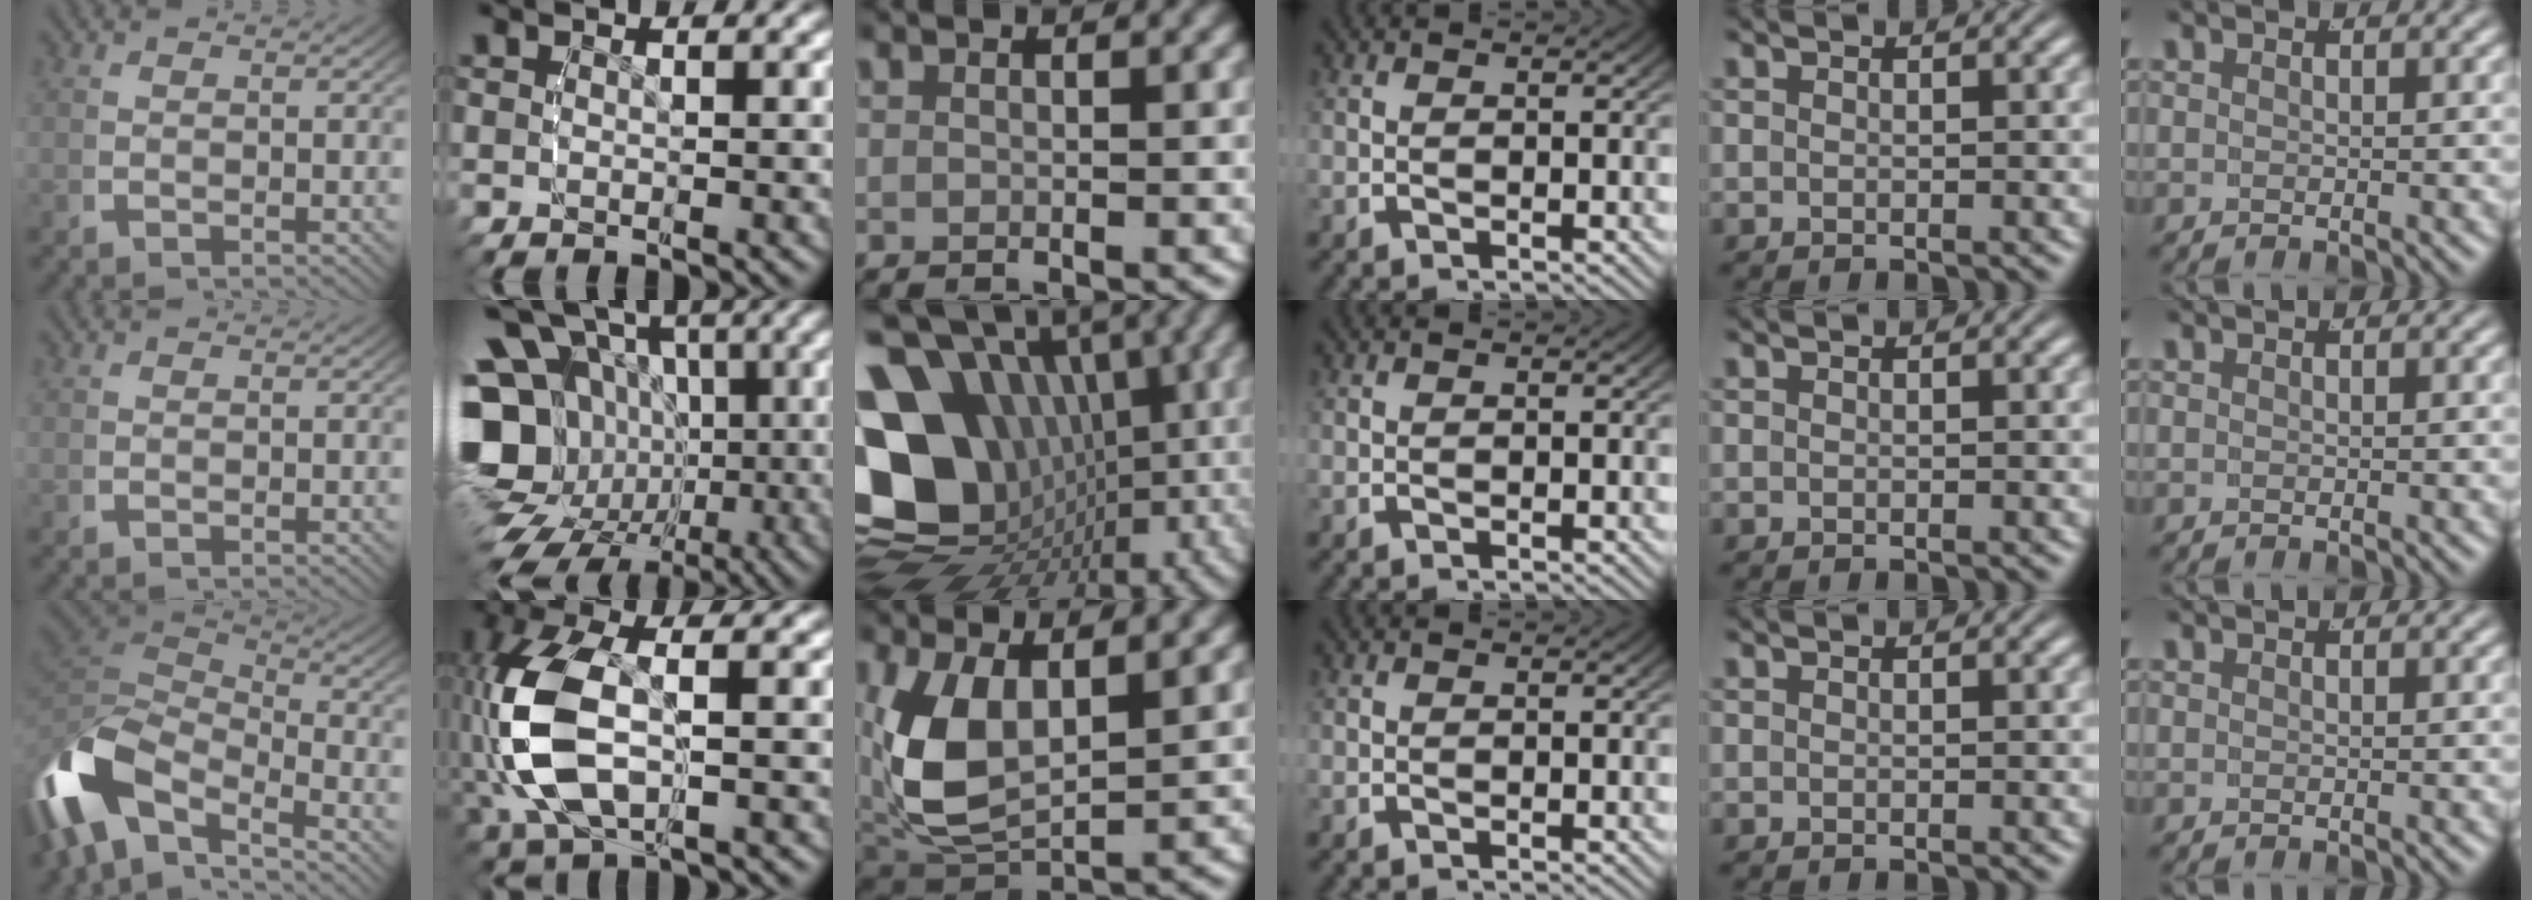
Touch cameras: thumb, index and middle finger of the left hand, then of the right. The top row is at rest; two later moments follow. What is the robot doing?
{"motion": "lift_and_place", "object": "pen"}